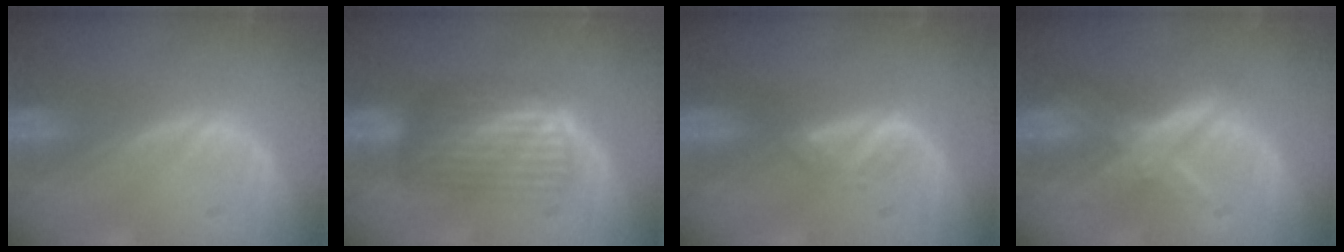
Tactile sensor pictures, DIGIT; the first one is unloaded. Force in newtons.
{"total": 5.8, "press": 5.6, "slide": 1.7}
{"total": 1.8, "press": 1.7, "slide": 0.3}
{"total": 6.5, "press": 5.8, "slide": 3.0}